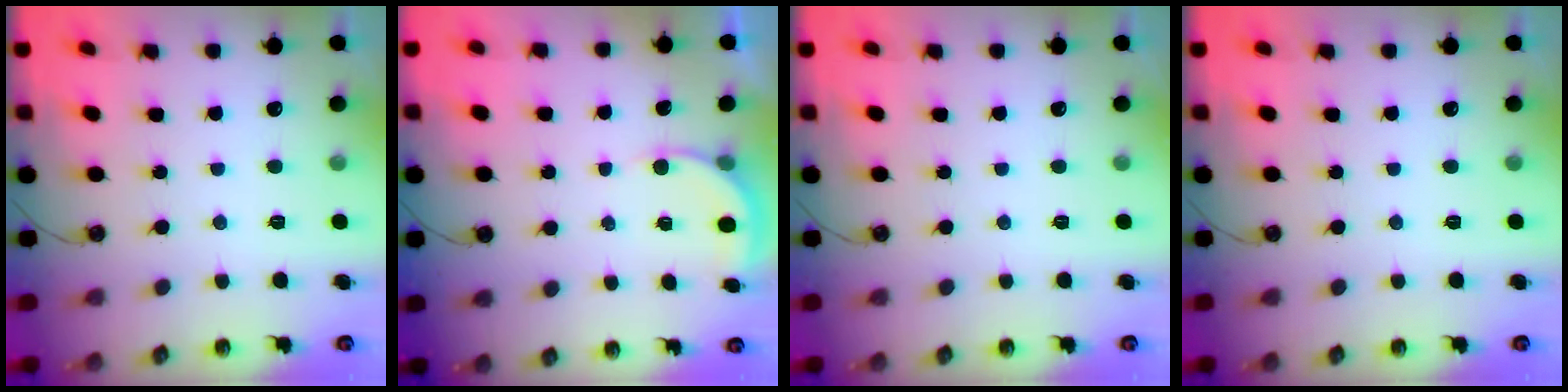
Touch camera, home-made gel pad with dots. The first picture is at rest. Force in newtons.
{"total": 3.5, "press": 3.5, "slide": 0.3}
{"total": 0.0}
{"total": 0.0}